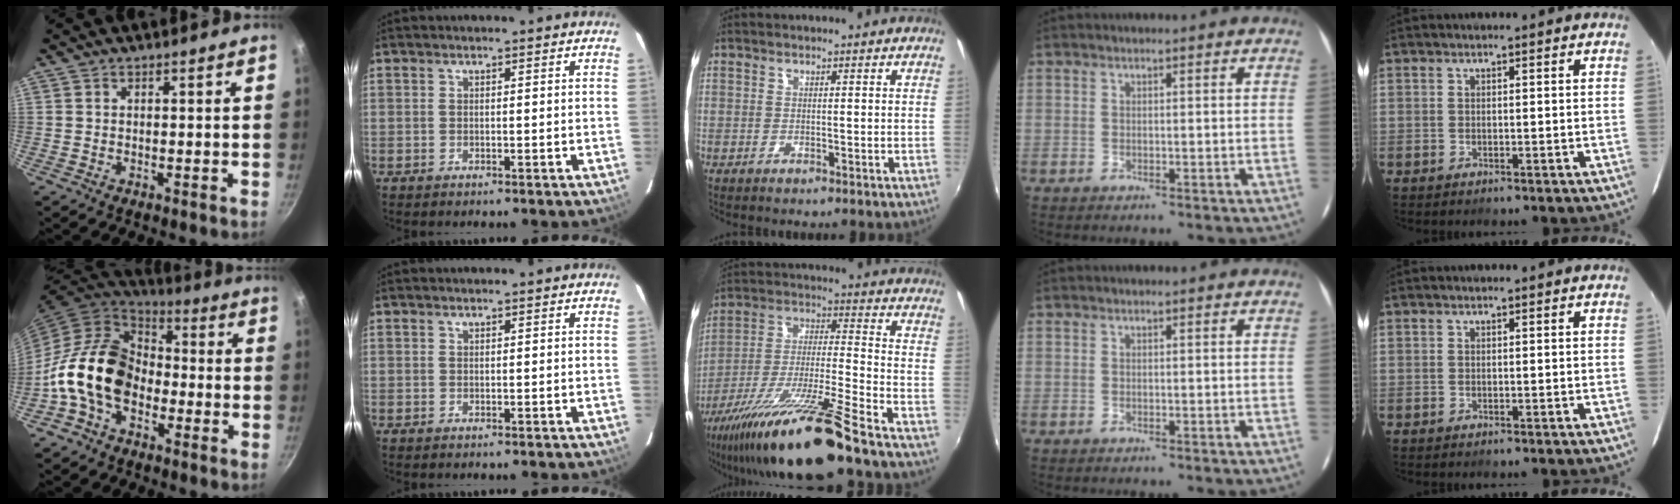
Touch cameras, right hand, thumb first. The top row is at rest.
{"thumb": {"total": 16.8, "force": [-4.4, 11.9, 11.1], "torque": [-0.165, 0.047, -0.102]}, "middle": {"total": 18.3, "force": [-13.4, -0.8, 12.4], "torque": [-0.230, -0.037, -0.238]}}